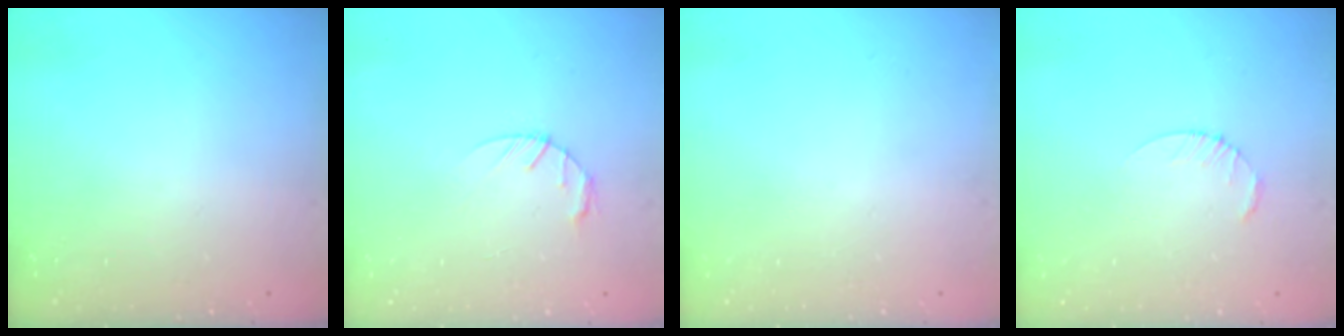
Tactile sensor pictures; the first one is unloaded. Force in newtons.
{"total": 3.0, "press": 3.0, "slide": 0.5}
{"total": 0.0}
{"total": 2.5, "press": 2.5, "slide": 0.3}